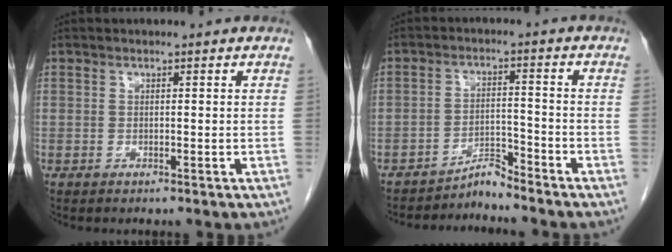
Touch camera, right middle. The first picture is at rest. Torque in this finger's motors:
{"motor_torque": [-0.15, -0.38, 0.00, 0.00]}